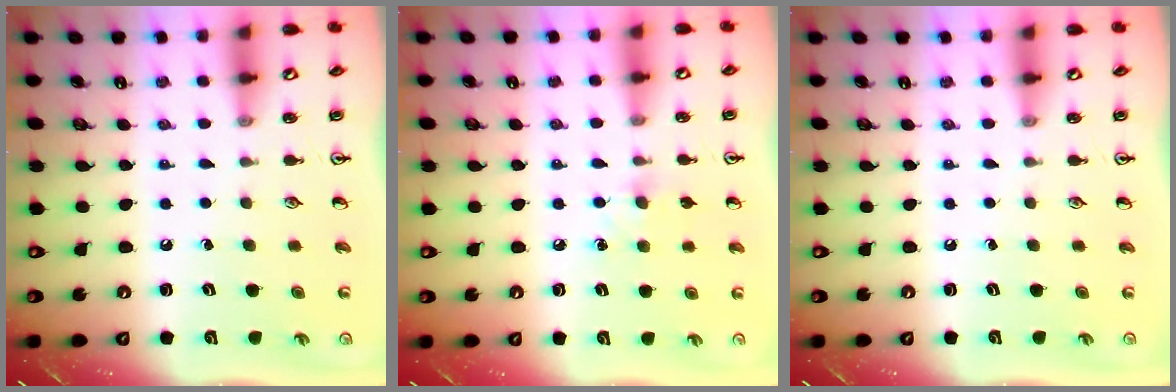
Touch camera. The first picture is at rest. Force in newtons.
{"total": 8.0, "press": 8.0, "slide": 0.9}
{"total": 0.0}